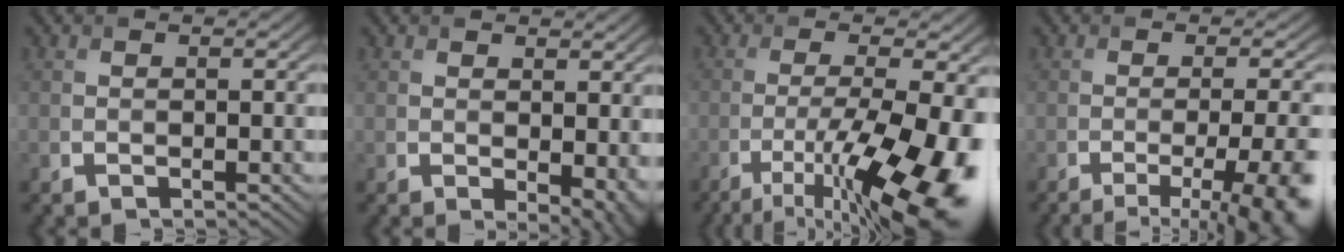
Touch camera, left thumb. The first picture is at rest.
{"total": 3.6, "force": [0.4, 1.6, 3.2], "torque": [-0.041, -0.008, 0.015]}
{"total": 14.5, "force": [-6.7, 4.1, 12.2], "torque": [-0.203, -0.015, -0.092]}
{"total": 12.2, "force": [-5.8, 3.7, 10.1], "torque": [-0.105, -0.001, -0.065]}